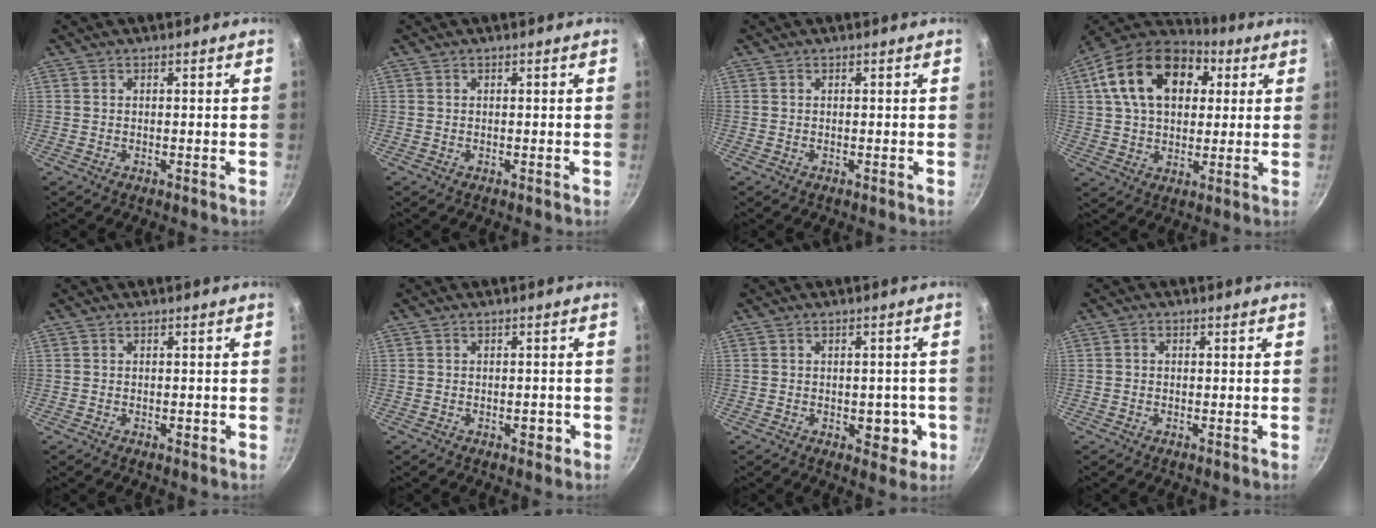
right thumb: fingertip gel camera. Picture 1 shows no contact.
{"total": 0.0}
{"total": 0.0}
{"total": 20.8, "force": [6.3, 13.9, 14.1], "torque": [-0.227, 0.015, 0.091]}
{"total": 0.9, "force": [-0.3, 0.6, 0.6], "torque": [-0.006, 0.003, -0.006]}
{"total": 2.1, "force": [-0.8, 1.3, 1.4], "torque": [-0.006, 0.011, -0.009]}
{"total": 5.8, "force": [-1.4, 3.7, 4.3], "torque": [-0.019, 0.004, -0.015]}
{"total": 0.9, "force": [-0.1, 0.8, 0.5], "torque": [-0.009, 0.005, -0.002]}